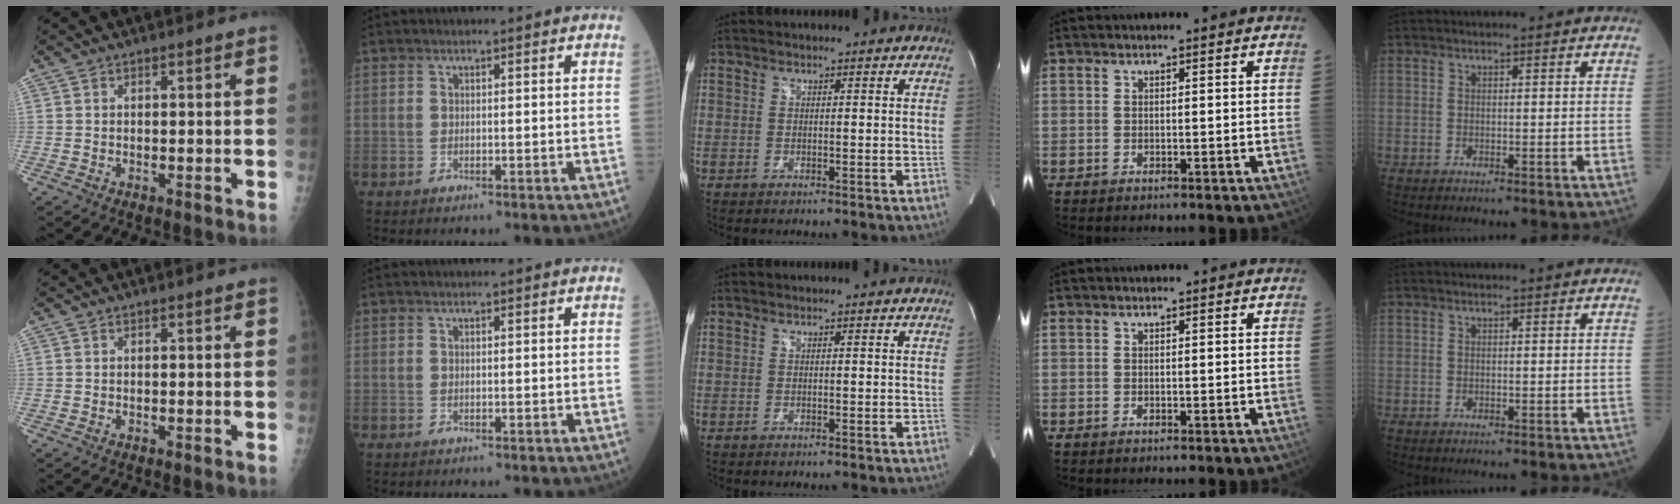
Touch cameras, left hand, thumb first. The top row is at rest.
{}